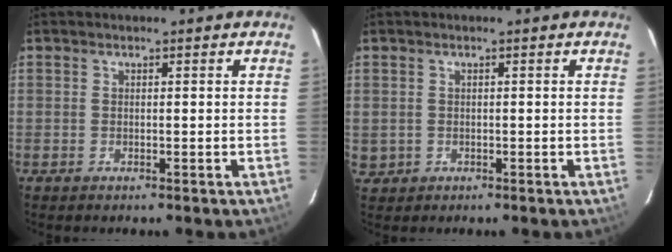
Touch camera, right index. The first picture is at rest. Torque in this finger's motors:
{"motor_torque": [-0.86, 0.54, -1.05, -0.21]}